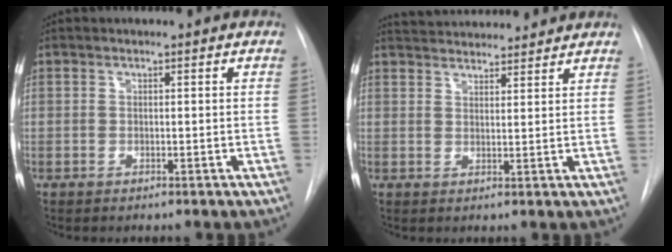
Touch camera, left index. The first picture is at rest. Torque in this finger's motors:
{"motor_torque": [-0.12, -0.49, 0.03, 0.01]}